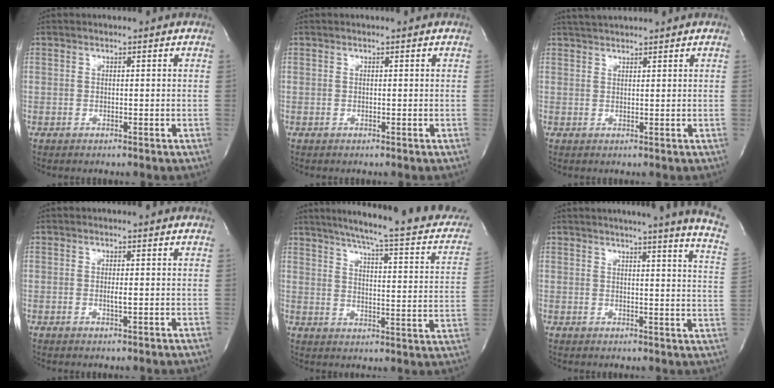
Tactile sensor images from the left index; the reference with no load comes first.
{"total": 0.0}
{"total": 3.2, "force": [3.0, 0.0, 0.9], "torque": [-0.019, 0.023, 0.057]}
{"total": 1.0, "force": [-0.1, 0.0, 1.0], "torque": [-0.023, -0.004, 0.000]}
{"total": 22.8, "force": [18.5, 2.8, 13.0], "torque": [-0.182, -0.020, 0.222]}
{"total": 15.3, "force": [12.2, -1.3, 9.2], "torque": [-0.129, -0.049, 0.129]}